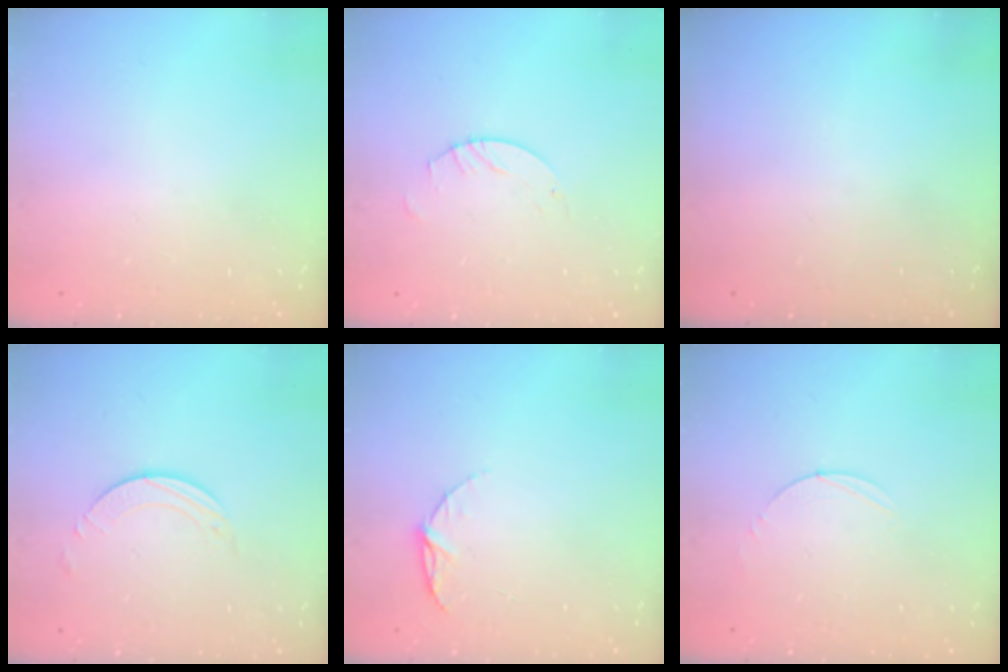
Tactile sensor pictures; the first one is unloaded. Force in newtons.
{"total": 2.5, "press": 2.5, "slide": 0.1}
{"total": 0.0}
{"total": 1.9, "press": 1.9, "slide": 0.2}
{"total": 5.6, "press": 5.6, "slide": 0.5}
{"total": 3.0, "press": 3.0, "slide": 0.3}